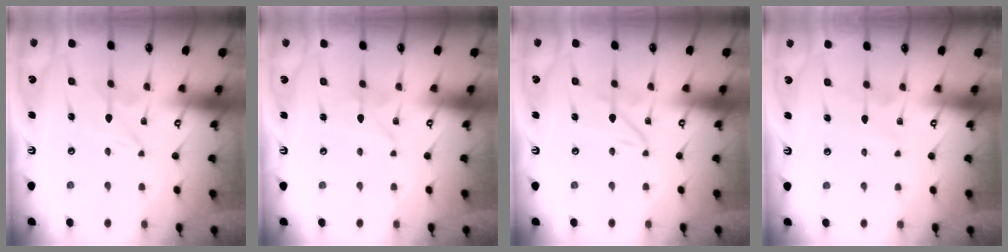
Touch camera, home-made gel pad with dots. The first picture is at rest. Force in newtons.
{"total": 2.7, "press": 2.7, "slide": 0.3}
{"total": 1.9, "press": 1.9, "slide": 0.1}
{"total": 3.9, "press": 3.9, "slide": 0.4}